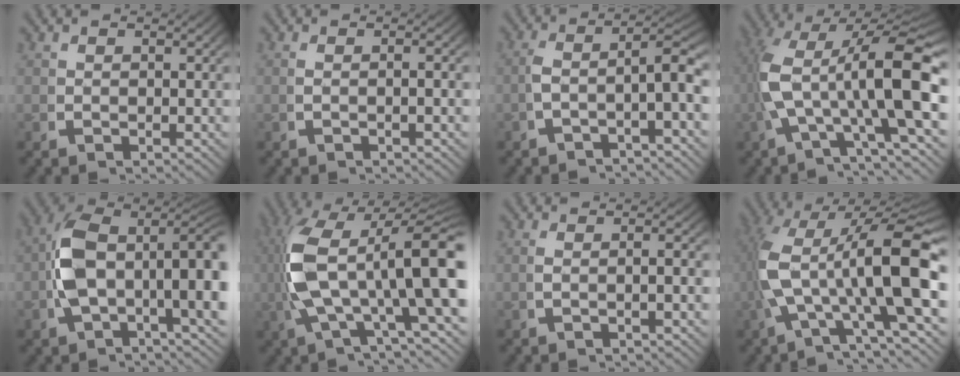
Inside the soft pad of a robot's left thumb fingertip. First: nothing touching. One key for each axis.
{"total": 1.3, "fx": -0.3, "fy": -0.3, "fz": 1.2, "tx": -0.029, "ty": 0.000, "tz": 0.000}
{"total": 7.1, "fx": -0.6, "fy": 3.3, "fz": 6.2, "tx": -0.123, "ty": -0.029, "tz": 0.001}
{"total": 12.3, "fx": 0.0, "fy": 6.1, "fz": 10.6, "tx": -0.209, "ty": -0.025, "tz": 0.017}
{"total": 11.6, "fx": -0.5, "fy": 7.0, "fz": 9.2, "tx": -0.173, "ty": -0.037, "tz": -0.002}
{"total": 15.3, "fx": 0.7, "fy": 8.0, "fz": 13.1, "tx": -0.250, "ty": -0.009, "tz": 0.021}
{"total": 1.9, "fx": -0.3, "fy": -0.2, "fz": 1.8, "tx": -0.040, "ty": 0.002, "tz": -0.002}
{"total": 14.0, "fx": -0.2, "fy": 6.9, "fz": 12.2, "tx": -0.239, "ty": -0.025, "tz": 0.016}